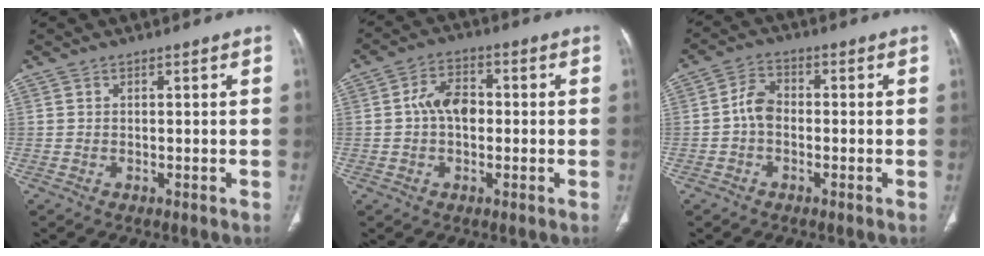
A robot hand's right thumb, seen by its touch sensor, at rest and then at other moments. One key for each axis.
{"total": 6.9, "fx": 0.1, "fy": 4.6, "fz": 5.1, "tx": -0.071, "ty": 0.018, "tz": -0.008}
{"total": 4.5, "fx": -0.8, "fy": 3.2, "fz": 3.1, "tx": -0.049, "ty": 0.015, "tz": -0.026}